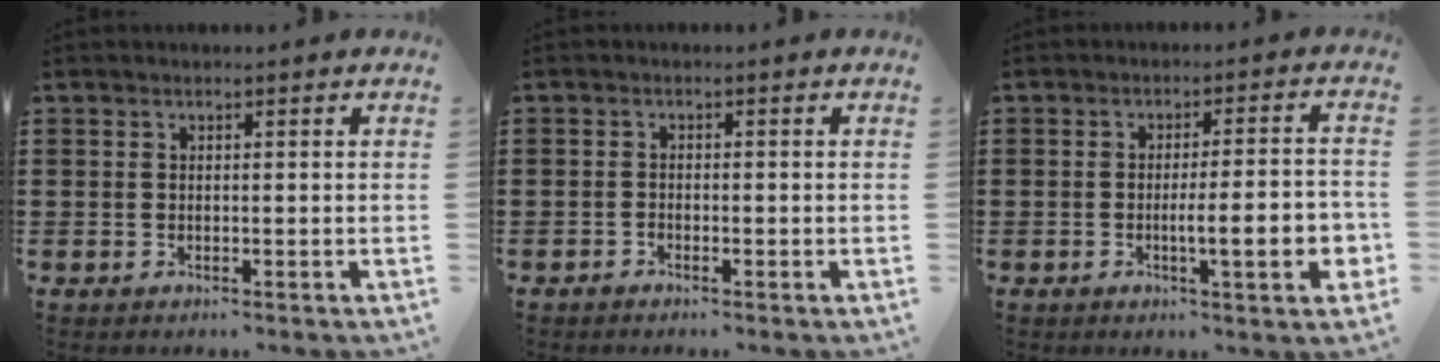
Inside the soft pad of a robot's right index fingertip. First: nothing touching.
{"total": 0.7, "force": [-0.6, 0.3, 0.2], "torque": [-0.008, -0.003, -0.010]}
{"total": 7.6, "force": [-2.0, 1.2, 7.2], "torque": [-0.100, -0.010, -0.036]}